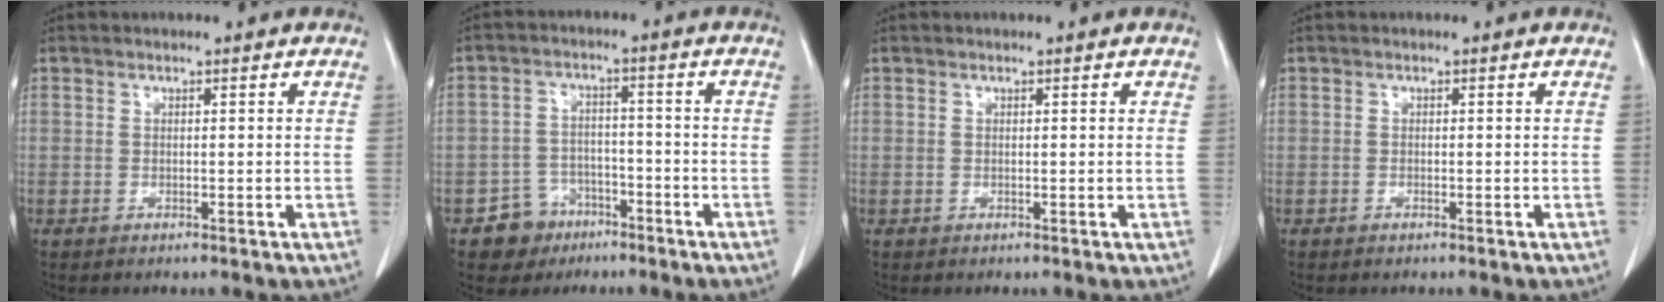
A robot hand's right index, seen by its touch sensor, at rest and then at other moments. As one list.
[{"total": 6.3, "force": [-3.9, 4.9, 0.5], "torque": [0.001, 0.014, -0.059]}, {"total": 0.0}, {"total": 0.0}]